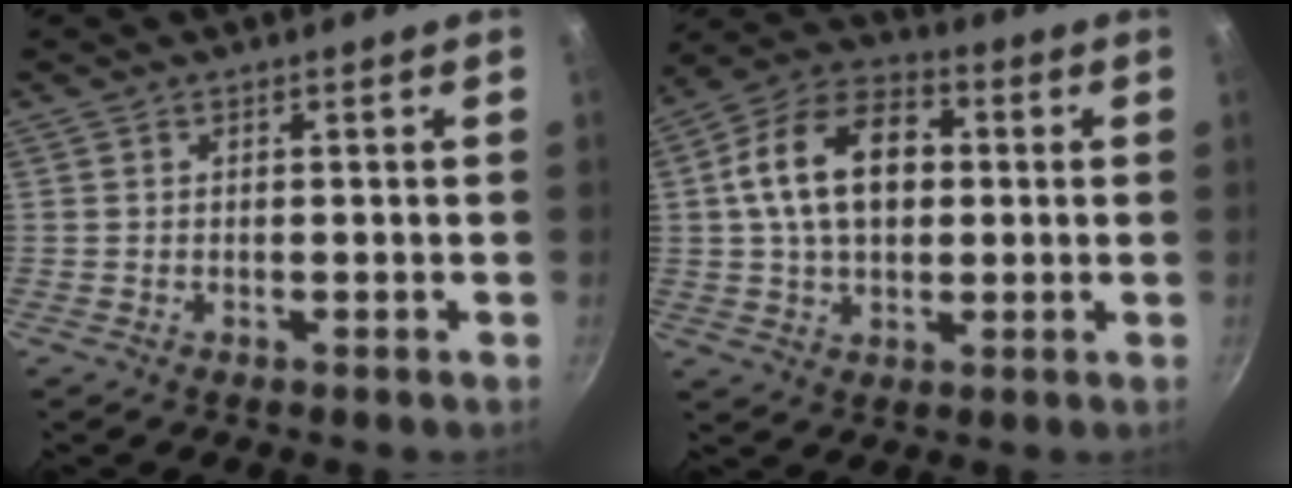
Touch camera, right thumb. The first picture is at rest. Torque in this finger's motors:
{"motor_torque": [-0.15, 0.84, 0.80, -0.53, 0.29]}